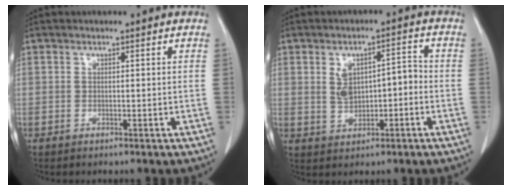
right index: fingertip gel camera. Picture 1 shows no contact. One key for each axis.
{"total": 5.8, "fx": -0.2, "fy": 3.0, "fz": 5.0, "tx": -0.087, "ty": 0.024, "tz": 0.008}